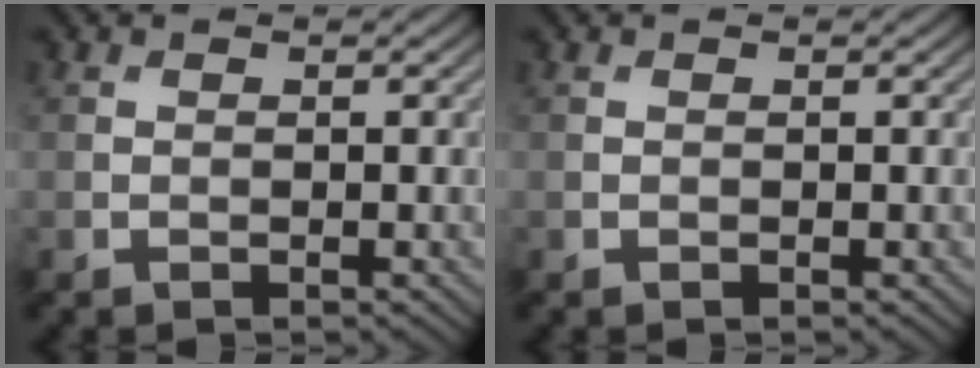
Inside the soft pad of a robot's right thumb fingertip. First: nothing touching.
{"total": 0.0}